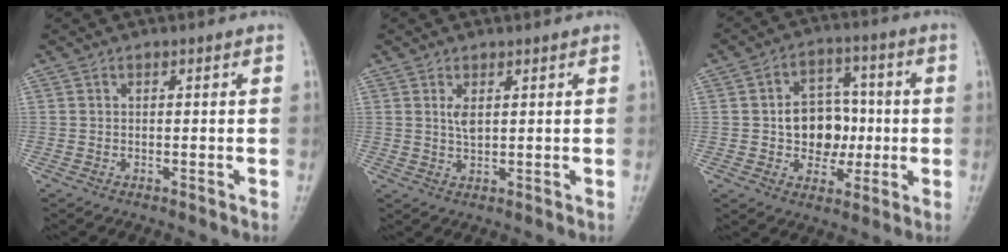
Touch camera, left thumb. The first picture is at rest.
{"total": 2.4, "force": [0.9, 1.1, 1.9], "torque": [-0.032, -0.008, 0.022]}
{"total": 10.9, "force": [-0.7, 8.4, 6.8], "torque": [-0.053, 0.022, -0.011]}